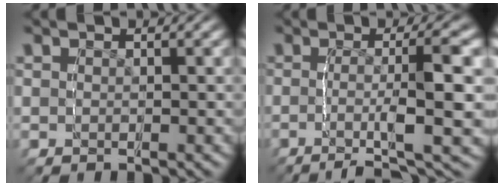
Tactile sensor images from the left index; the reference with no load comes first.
{"total": 6.6, "force": [-2.6, 0.7, 6.0], "torque": [-0.093, -0.009, -0.042]}